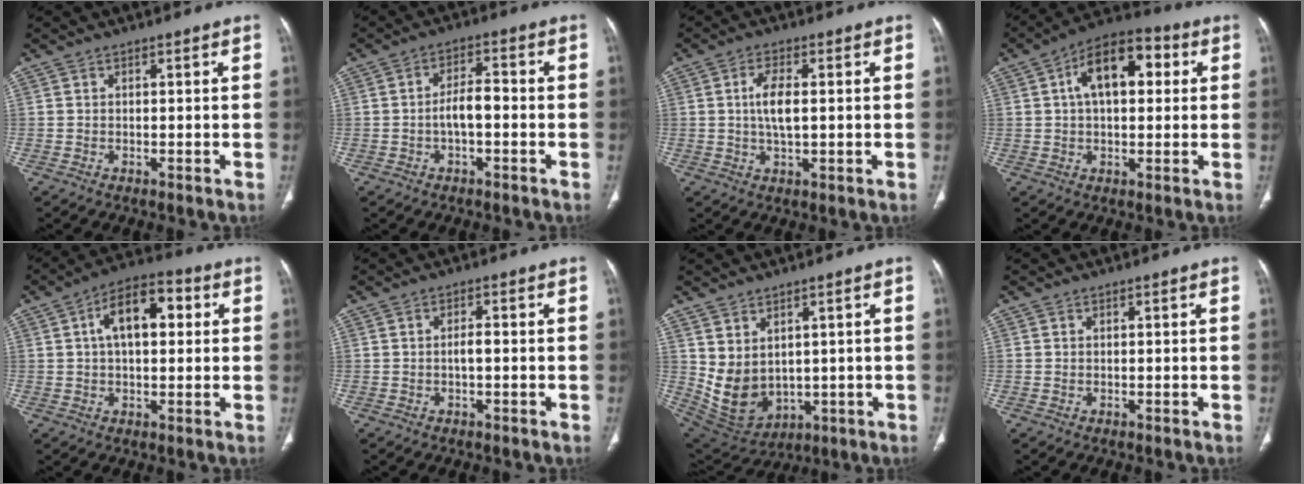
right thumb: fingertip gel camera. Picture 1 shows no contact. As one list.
[{"total": 4.8, "force": [-1.1, 2.1, 4.1], "torque": [-0.070, 0.023, -0.022]}, {"total": 5.5, "force": [0.6, 2.1, 5.1], "torque": [-0.101, -0.003, 0.008]}, {"total": 13.1, "force": [3.3, 7.2, 10.4], "torque": [-0.145, 0.025, 0.043]}, {"total": 11.3, "force": [2.7, 6.0, 9.2], "torque": [-0.130, 0.022, 0.033]}, {"total": 1.7, "force": [-0.2, 0.6, 1.6], "torque": [-0.031, 0.005, -0.005]}, {"total": 10.1, "force": [1.8, 7.2, 6.8], "torque": [-0.113, -0.018, 0.071]}, {"total": 0.0}]